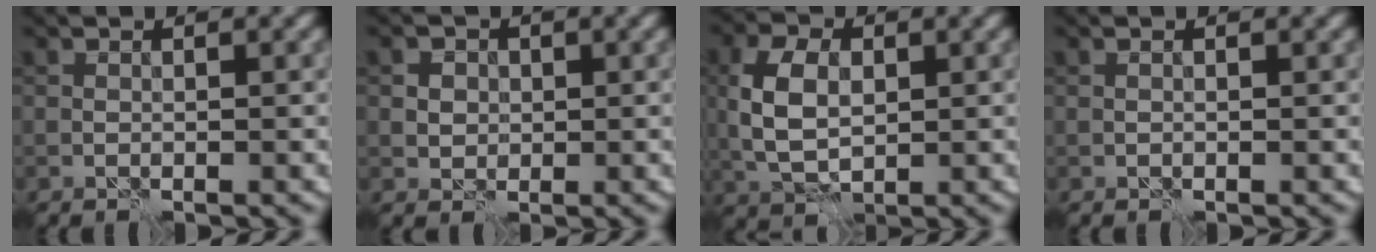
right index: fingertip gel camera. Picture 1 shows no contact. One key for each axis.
{"total": 3.0, "fx": 0.9, "fy": 2.5, "fz": 1.4, "tx": -0.021, "ty": 0.007, "tz": 0.008}
{"total": 5.9, "fx": 0.5, "fy": 3.8, "fz": 4.5, "tx": -0.100, "ty": 0.007, "tz": 0.006}
{"total": 0.5, "fx": 0.2, "fy": 0.2, "fz": 0.4, "tx": -0.010, "ty": -0.004, "tz": 0.001}